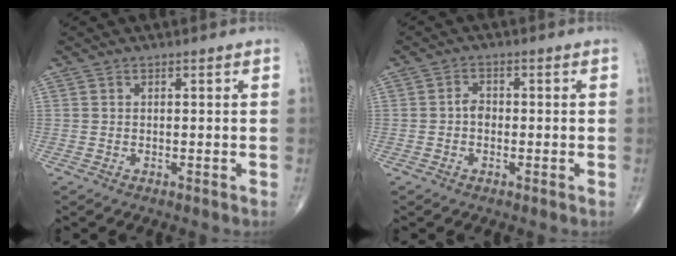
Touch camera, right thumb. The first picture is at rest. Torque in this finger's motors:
{"motor_torque": [0.52, 0.41, -0.12, -0.08, -0.01]}